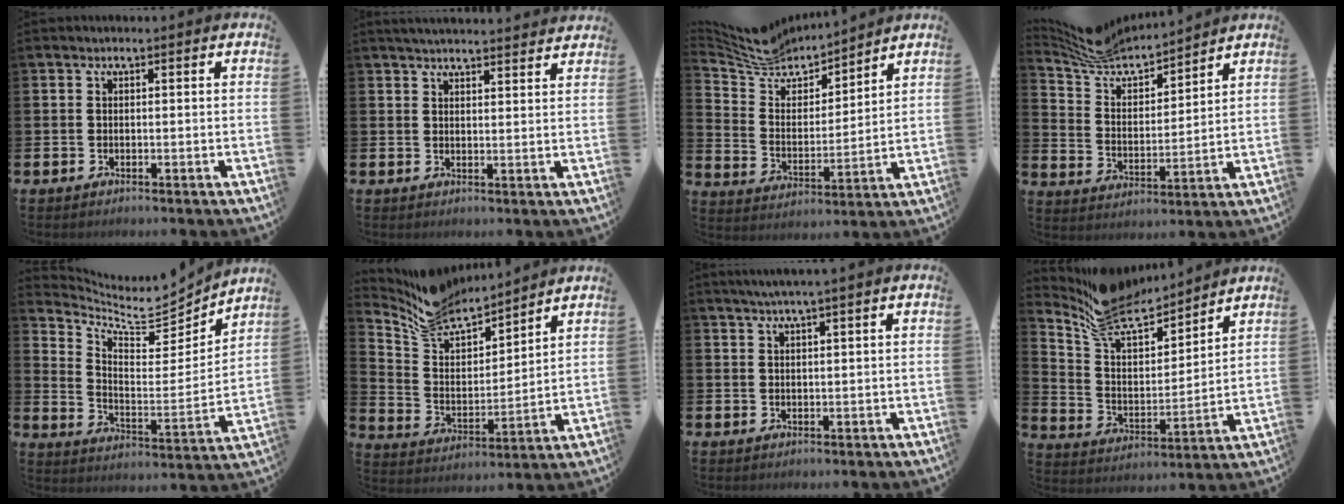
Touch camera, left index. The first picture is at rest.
{"total": 3.7, "force": [3.7, -0.1, 0.3], "torque": [-0.013, -0.017, 0.067]}
{"total": 8.0, "force": [7.5, 2.5, 0.9], "torque": [-0.066, -0.053, 0.138]}
{"total": 7.4, "force": [7.0, 2.1, 1.3], "torque": [-0.068, -0.045, 0.125]}
{"total": 8.4, "force": [7.7, 2.5, 2.0], "torque": [-0.070, -0.068, 0.133]}
{"total": 8.9, "force": [8.5, 2.3, 1.3], "torque": [-0.074, -0.065, 0.159]}
{"total": 2.3, "force": [1.9, -0.5, 1.2], "torque": [-0.034, 0.003, 0.036]}
{"total": 10.4, "force": [9.4, 3.5, 2.8], "torque": [-0.108, -0.063, 0.175]}